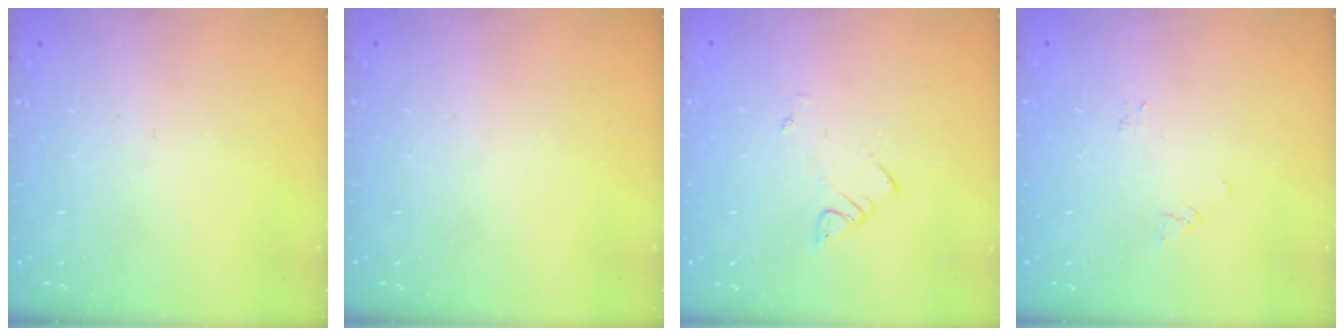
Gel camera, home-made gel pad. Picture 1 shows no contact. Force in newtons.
{"total": 0.0}
{"total": 1.9, "press": 1.9, "slide": 0.2}
{"total": 2.9, "press": 2.9, "slide": 0.3}